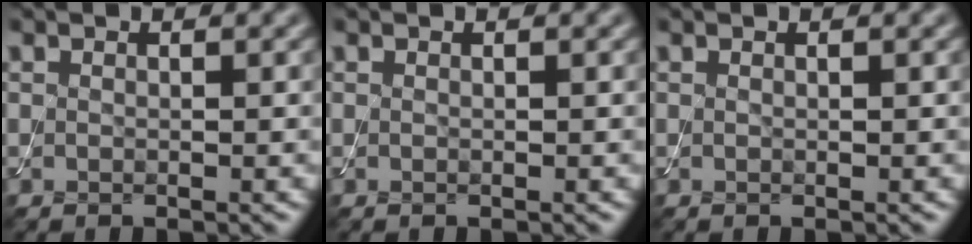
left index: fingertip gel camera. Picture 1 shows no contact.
{"total": 0.0}
{"total": 0.0}